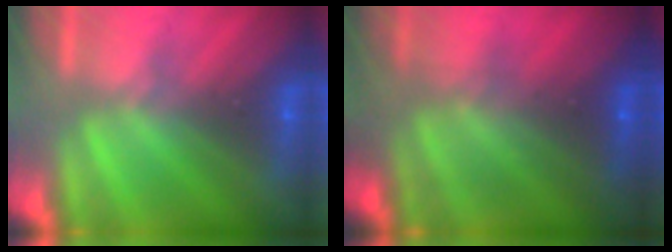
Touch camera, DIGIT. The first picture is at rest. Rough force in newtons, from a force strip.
{"total": 7.7}